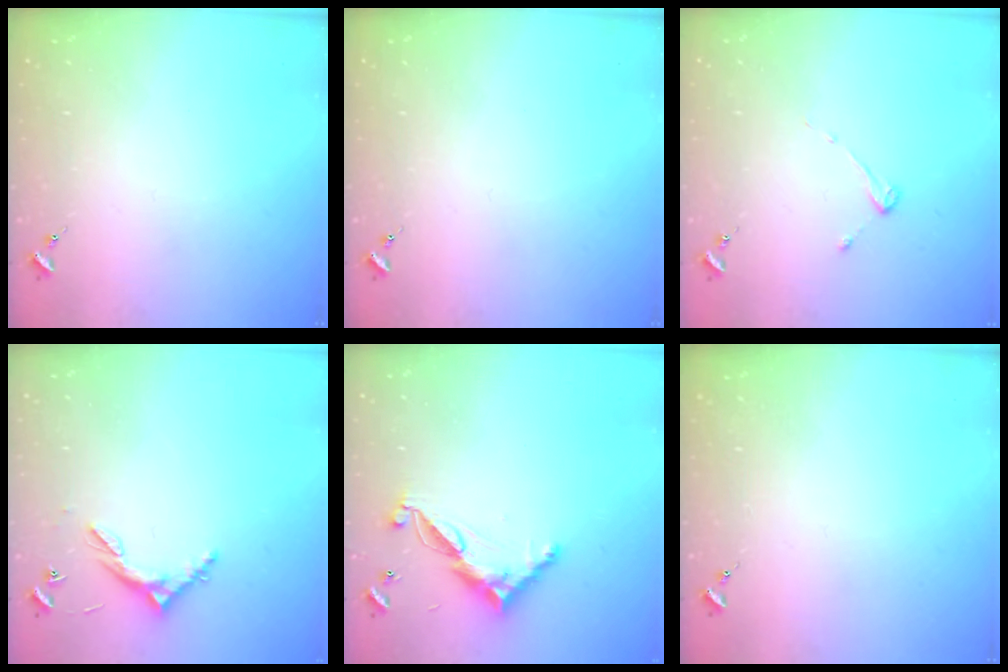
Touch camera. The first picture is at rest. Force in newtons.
{"total": 0.0}
{"total": 2.7, "press": 2.7, "slide": 0.3}
{"total": 6.1, "press": 6.1, "slide": 0.4}
{"total": 11.6, "press": 11.6, "slide": 0.4}
{"total": 0.0}